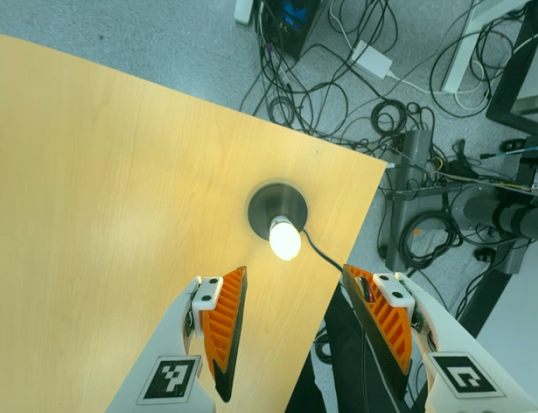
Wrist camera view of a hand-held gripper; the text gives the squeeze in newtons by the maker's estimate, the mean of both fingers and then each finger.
{"total": 0.0}